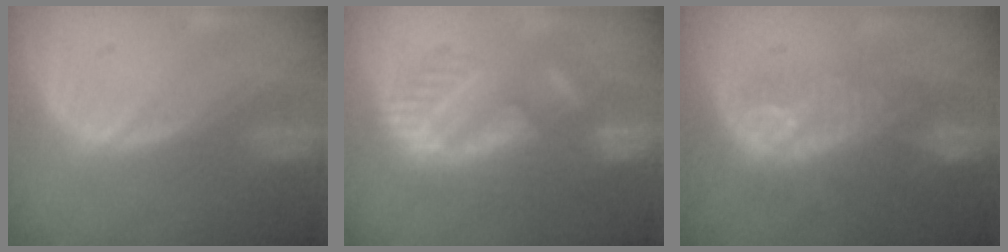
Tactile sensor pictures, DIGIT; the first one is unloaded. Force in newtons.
{"total": 9.3, "press": 9.0, "slide": 2.6}
{"total": 9.7, "press": 8.7, "slide": 4.4}